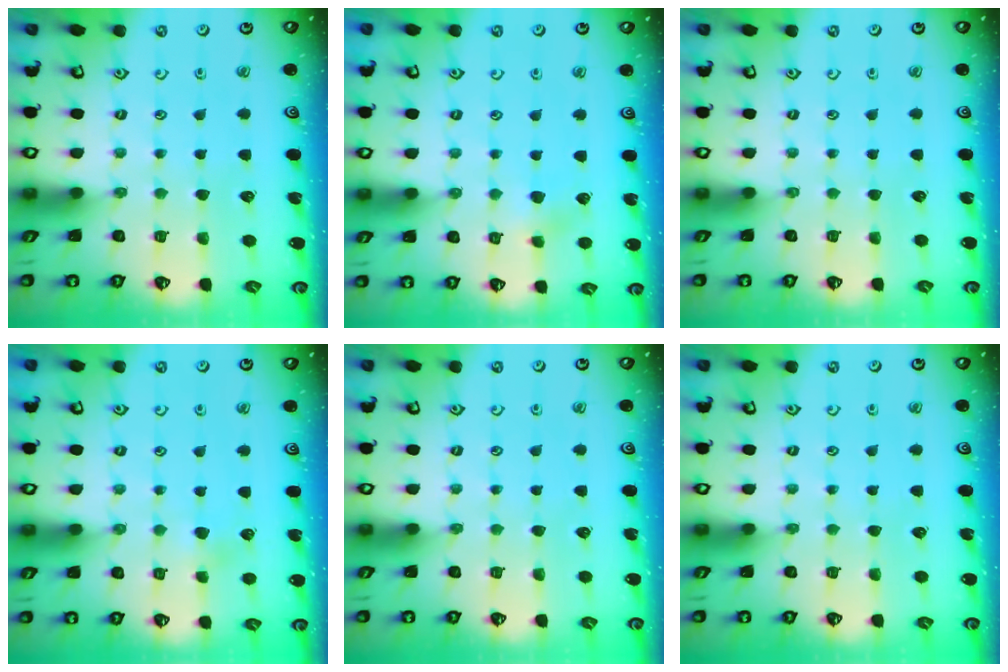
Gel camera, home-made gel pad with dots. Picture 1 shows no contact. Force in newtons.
{"total": 4.0, "press": 3.9, "slide": 0.8}
{"total": 0.0}
{"total": 2.3, "press": 2.3, "slide": 0.2}
{"total": 0.0}
{"total": 0.0}